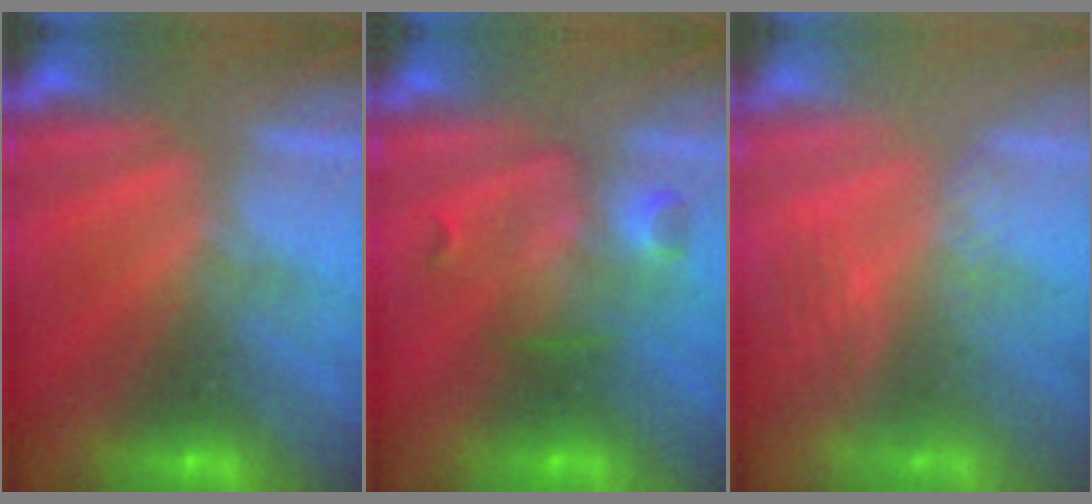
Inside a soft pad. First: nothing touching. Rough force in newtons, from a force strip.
{"total": 2.8}
{"total": 2.7}